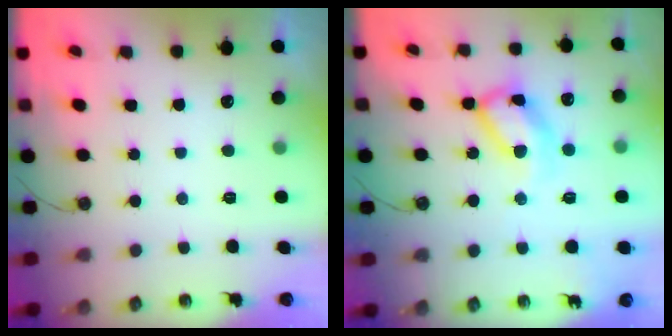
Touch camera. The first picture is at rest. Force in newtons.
{"total": 15.3, "press": 15.2, "slide": 1.3}